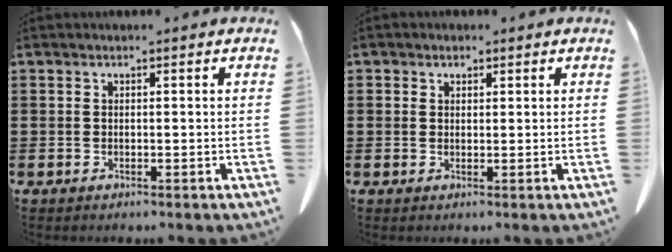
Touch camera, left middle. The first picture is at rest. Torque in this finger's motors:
{"motor_torque": [-1.02, 0.99, -0.08, -0.01]}